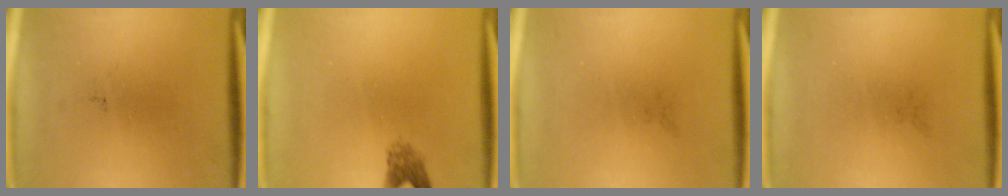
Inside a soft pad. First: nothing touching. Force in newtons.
{"total": 2.1}
{"total": 0.0}
{"total": 0.0}